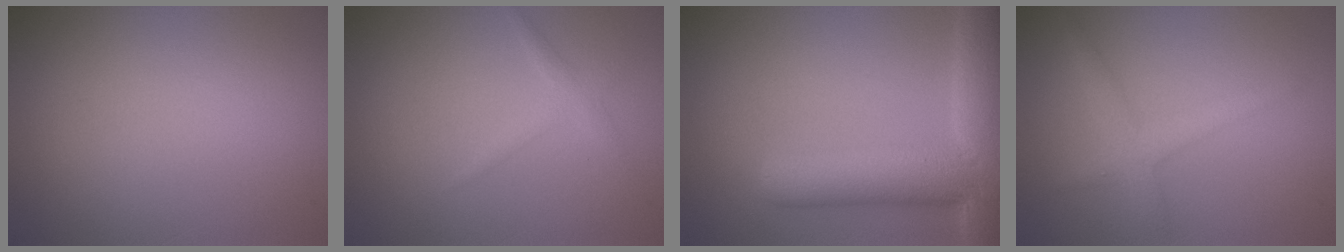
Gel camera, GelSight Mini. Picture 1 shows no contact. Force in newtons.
{"total": 1.3, "press": 1.3, "slide": 0.1}
{"total": 9.6, "press": 9.6, "slide": 0.7}
{"total": 2.4, "press": 2.4, "slide": 0.3}